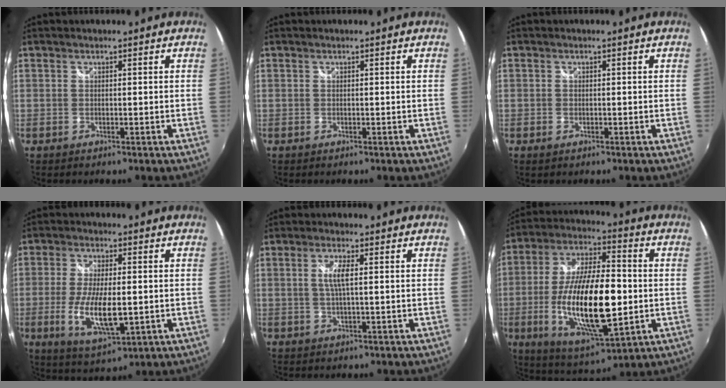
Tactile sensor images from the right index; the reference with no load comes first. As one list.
[{"total": 0.0}, {"total": 0.7, "force": [-0.4, 0.5, 0.3], "torque": [-0.006, -0.004, -0.008]}, {"total": 11.3, "force": [-2.2, 3.9, 10.3], "torque": [-0.206, -0.021, -0.034]}, {"total": 3.5, "force": [0.5, 0.4, 3.5], "torque": [-0.068, -0.001, 0.009]}, {"total": 22.8, "force": [-3.5, 8.2, 21.0], "torque": [-0.410, -0.022, -0.051]}]